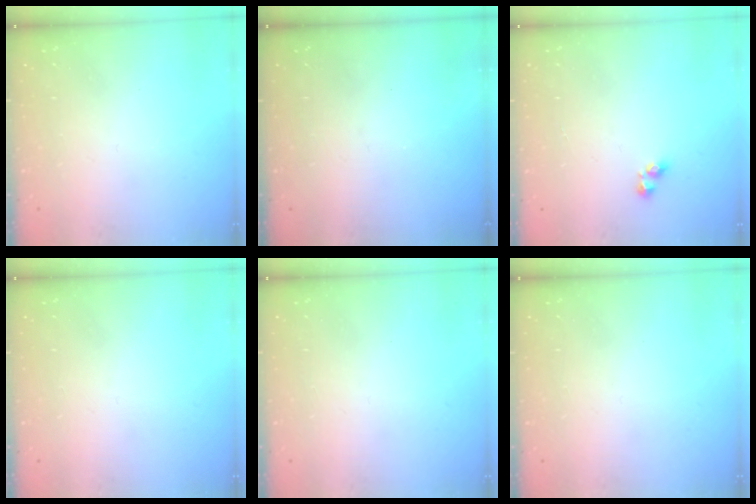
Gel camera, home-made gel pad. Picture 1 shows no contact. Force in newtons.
{"total": 0.0}
{"total": 3.8, "press": 3.8, "slide": 0.6}
{"total": 0.0}
{"total": 0.0}
{"total": 0.0}